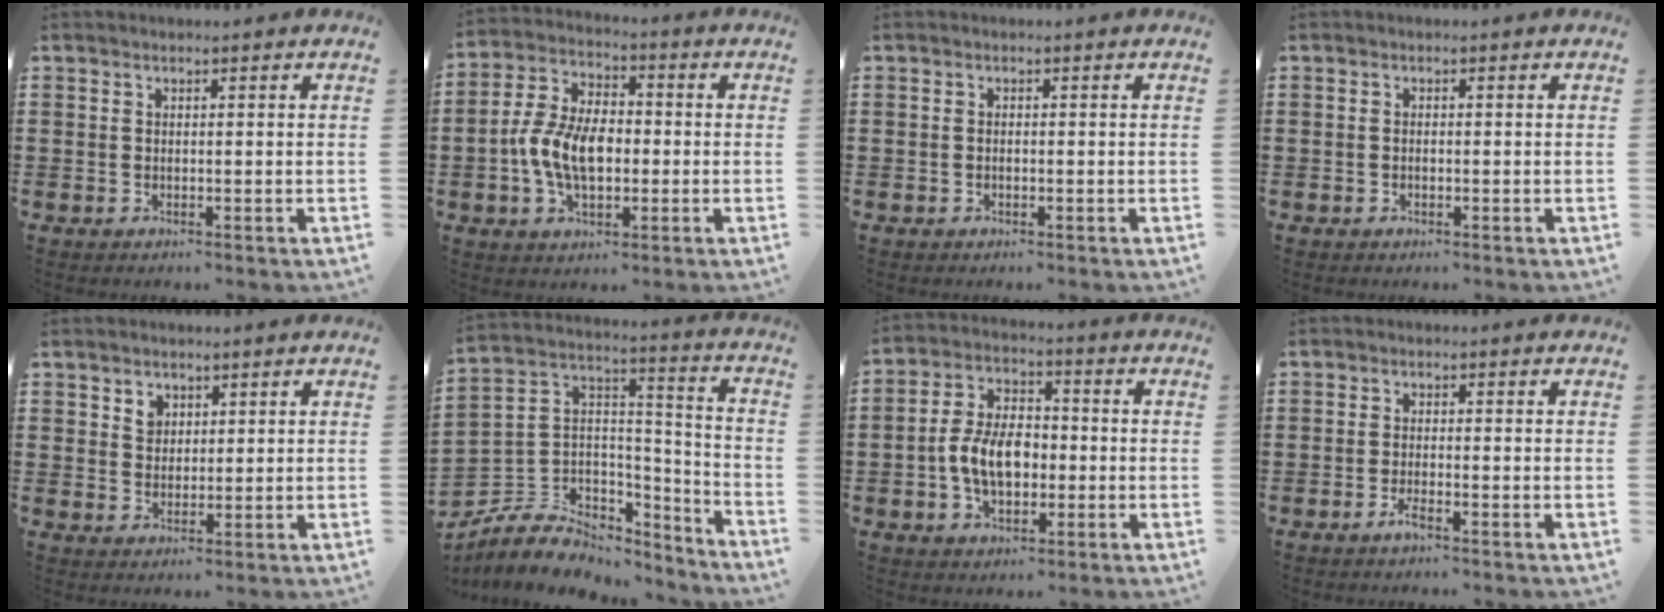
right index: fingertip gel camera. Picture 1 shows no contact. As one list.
[{"total": 8.7, "force": [-1.5, 5.1, 6.9], "torque": [-0.160, 0.004, -0.034]}, {"total": 0.6, "force": [-0.2, 0.1, 0.5], "torque": [-0.012, -0.004, -0.003]}, {"total": 0.7, "force": [-0.2, 0.2, 0.6], "torque": [-0.015, -0.004, -0.003]}, {"total": 2.4, "force": [1.5, 1.8, 0.5], "torque": [-0.016, 0.007, 0.028]}, {"total": 7.0, "force": [-4.5, 5.1, 1.7], "torque": [-0.053, 0.003, -0.083]}, {"total": 7.9, "force": [-1.4, 4.9, 6.0], "torque": [-0.139, 0.005, -0.033]}, {"total": 2.1, "force": [-1.3, 0.2, 1.6], "torque": [-0.043, -0.009, -0.027]}]